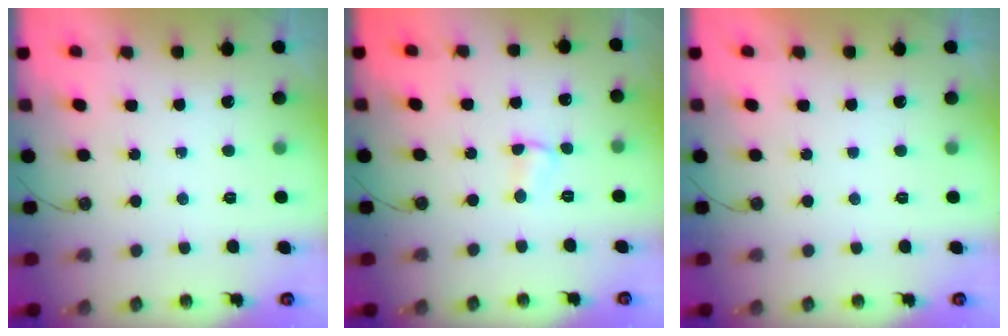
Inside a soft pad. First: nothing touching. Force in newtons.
{"total": 2.5, "press": 2.4, "slide": 0.4}
{"total": 0.0}